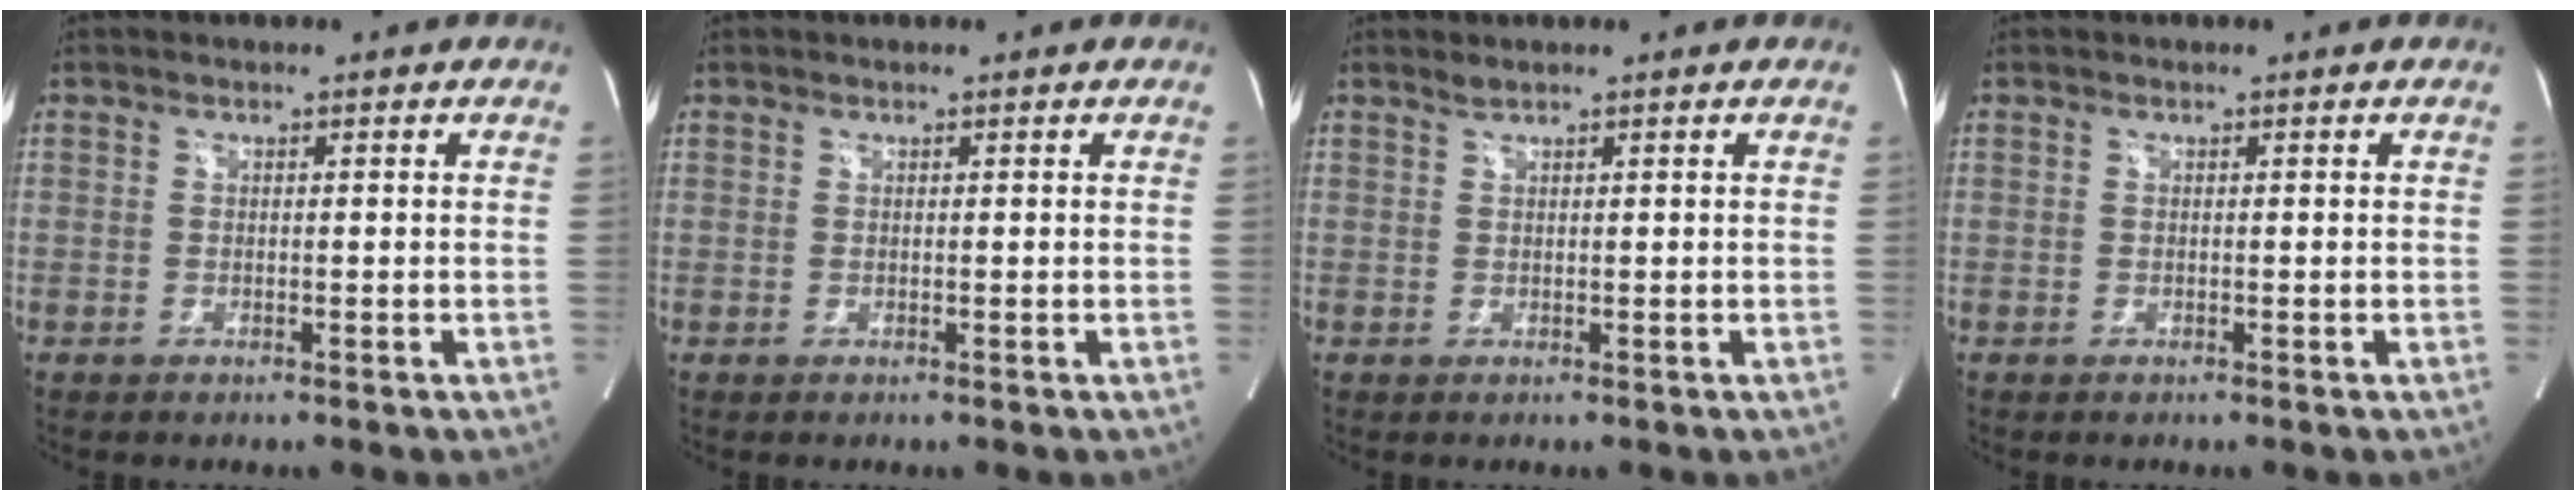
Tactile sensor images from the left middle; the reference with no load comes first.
{"total": 0.0}
{"total": 0.8, "force": [0.7, -0.1, 0.1], "torque": [-0.006, 0.002, 0.018]}
{"total": 0.0}